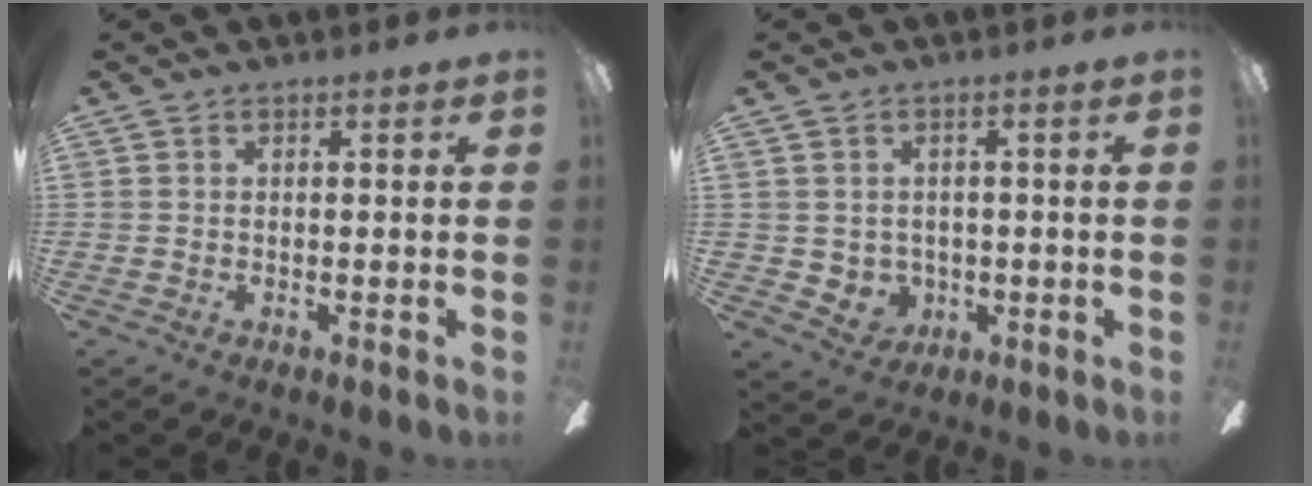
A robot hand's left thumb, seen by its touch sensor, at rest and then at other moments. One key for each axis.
{"total": 3.8, "fx": 1.1, "fy": 3.6, "fz": 0.5, "tx": -0.015, "ty": -0.004, "tz": 0.021}